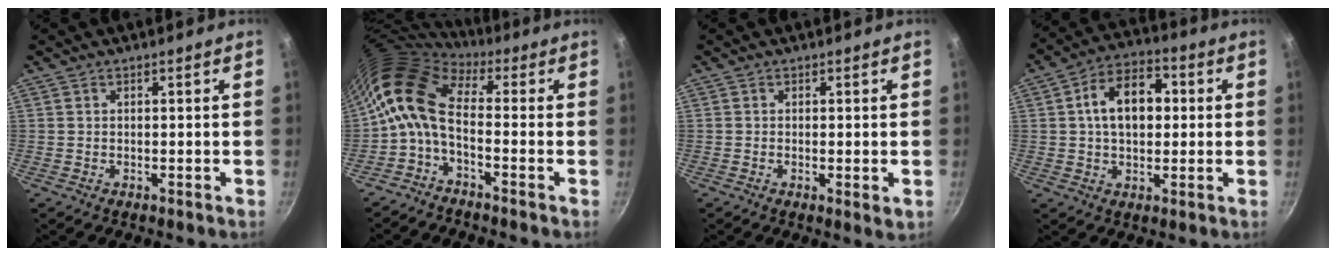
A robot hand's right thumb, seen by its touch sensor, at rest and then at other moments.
{"total": 9.8, "force": [-0.4, 5.3, 8.2], "torque": [-0.159, 0.026, -0.026]}
{"total": 2.1, "force": [-0.3, 0.5, 2.0], "torque": [-0.033, -0.008, -0.005]}
{"total": 12.2, "force": [1.6, 8.1, 9.0], "torque": [-0.113, 0.023, 0.012]}